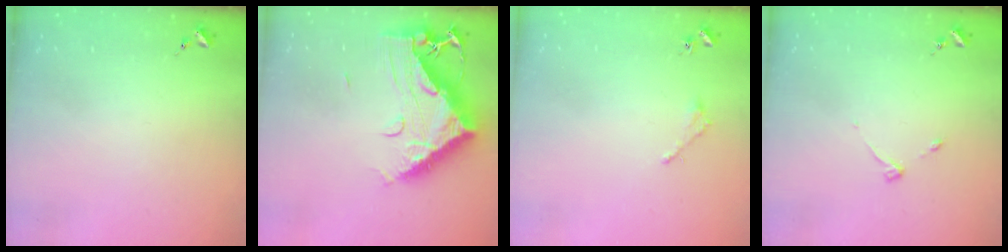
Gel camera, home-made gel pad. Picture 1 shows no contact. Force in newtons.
{"total": 15.7, "press": 15.6, "slide": 1.5}
{"total": 1.6, "press": 1.6, "slide": 0.2}
{"total": 3.8, "press": 3.8, "slide": 0.5}